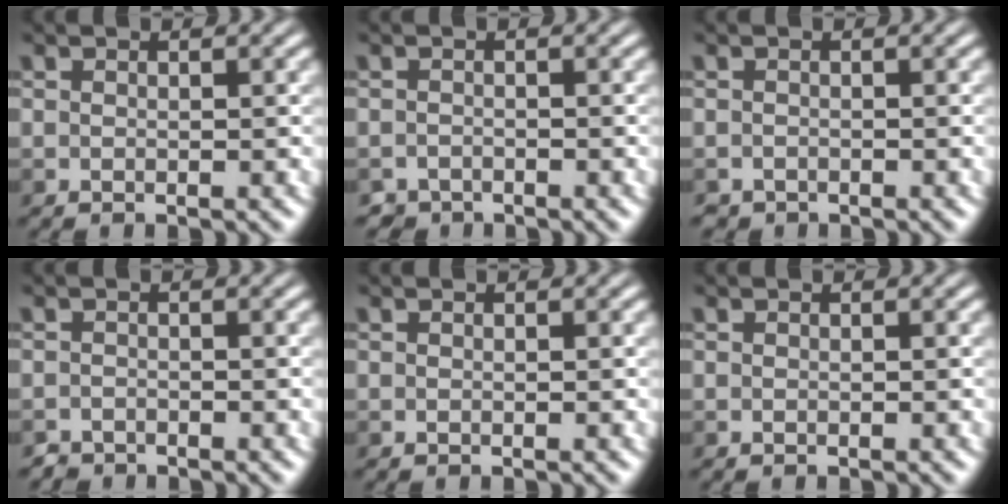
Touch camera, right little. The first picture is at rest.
{"total": 1.2, "force": [-0.9, 0.5, -0.5], "torque": [0.007, -0.003, -0.016]}
{"total": 0.7, "force": [-0.5, 0.2, -0.4], "torque": [0.007, -0.001, -0.006]}
{"total": 1.3, "force": [-1.2, 0.4, -0.2], "torque": [0.003, -0.003, -0.021]}
{"total": 0.0}
{"total": 0.0}